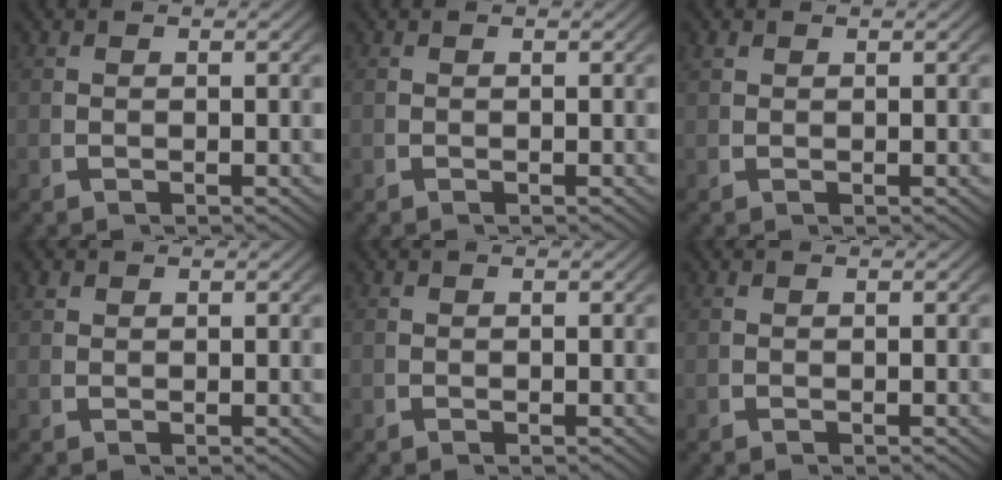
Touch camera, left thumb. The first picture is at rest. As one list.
[{"total": 0.0}, {"total": 0.8, "force": [0.7, 0.3, 0.2], "torque": [-0.007, -0.003, 0.020]}, {"total": 0.9, "force": [0.8, 0.3, 0.2], "torque": [-0.007, -0.001, 0.023]}, {"total": 0.0}, {"total": 0.0}]